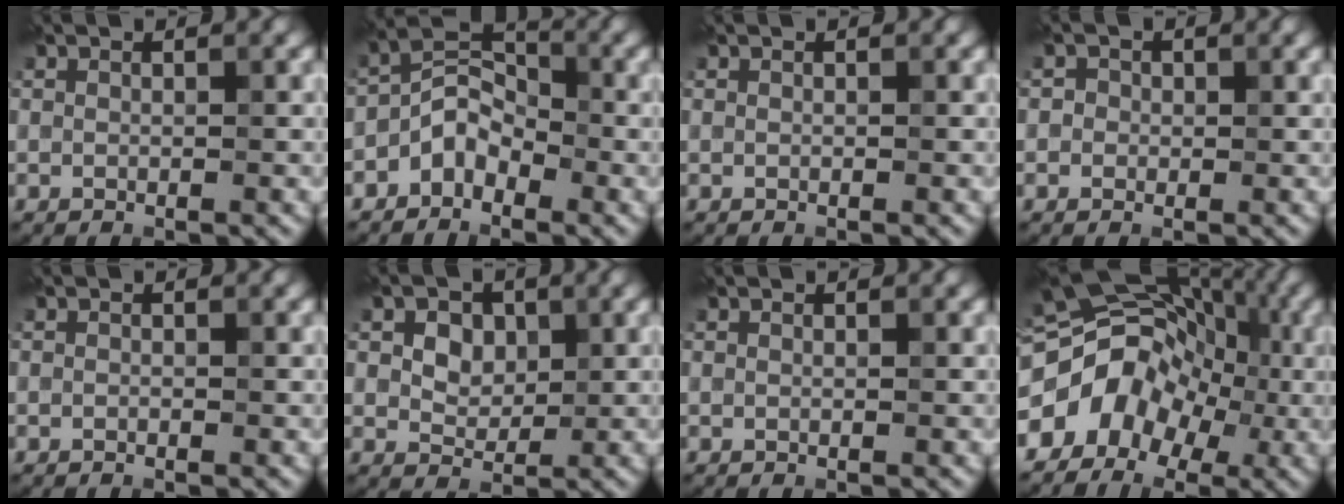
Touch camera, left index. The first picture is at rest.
{"total": 3.6, "force": [-2.1, 2.2, 1.9], "torque": [-0.034, 0.016, -0.048]}
{"total": 0.0}
{"total": 1.5, "force": [0.2, 1.4, 0.5], "torque": [0.007, 0.003, -0.015]}
{"total": 0.0}
{"total": 4.2, "force": [1.6, 2.9, 2.6], "torque": [-0.052, 0.010, 0.019]}
{"total": 0.0}
{"total": 9.1, "force": [-2.4, 7.0, 5.2], "torque": [-0.078, 0.023, -0.055]}